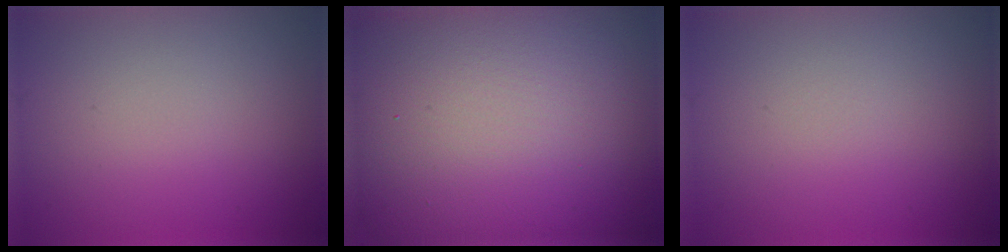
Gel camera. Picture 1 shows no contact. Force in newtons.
{"total": 28.7, "press": 28.7, "slide": 0.9}
{"total": 0.0}